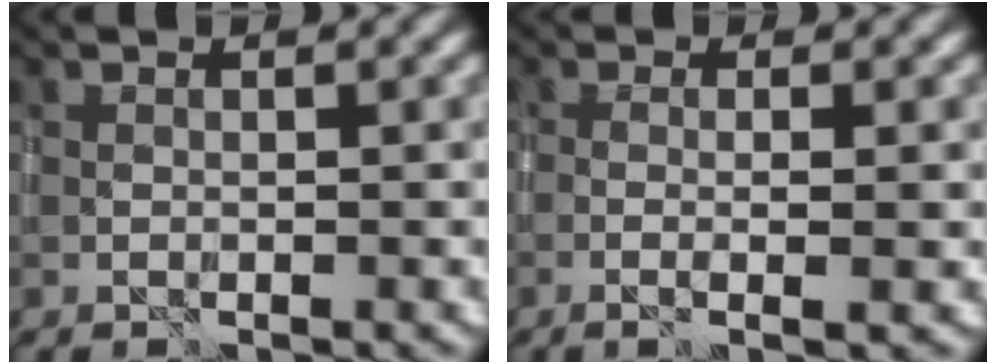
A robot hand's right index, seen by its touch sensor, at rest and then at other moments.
{"total": 2.8, "force": [-0.4, 0.4, 2.7], "torque": [-0.042, 0.001, -0.012]}